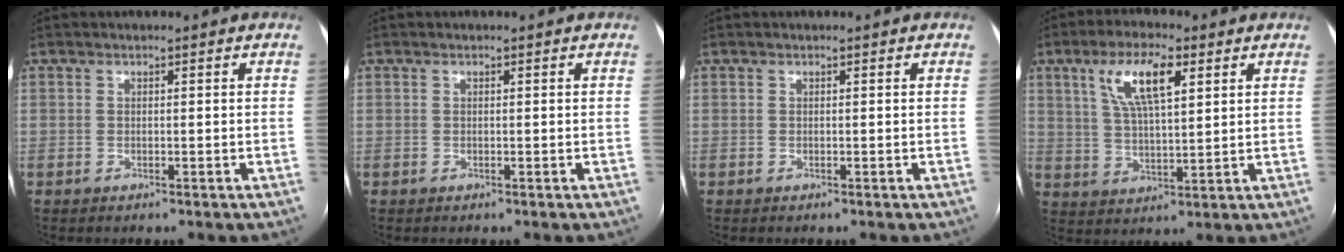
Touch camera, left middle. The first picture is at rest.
{"total": 0.0}
{"total": 0.0}
{"total": 9.3, "force": [4.2, 2.5, 7.9], "torque": [-0.153, 0.014, 0.081]}